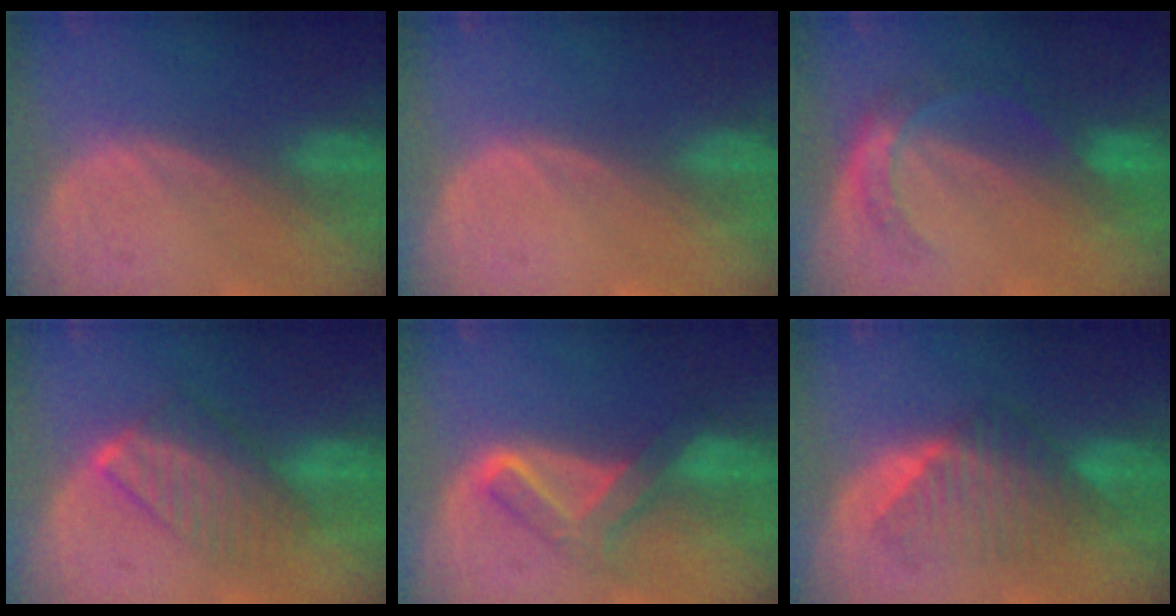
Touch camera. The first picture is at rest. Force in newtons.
{"total": 0.5, "press": 0.1, "slide": 0.5}
{"total": 5.4, "press": 4.7, "slide": 2.6}
{"total": 6.4, "press": 6.4, "slide": 0.8}
{"total": 5.7, "press": 5.6, "slide": 1.2}
{"total": 6.7, "press": 6.6, "slide": 1.0}